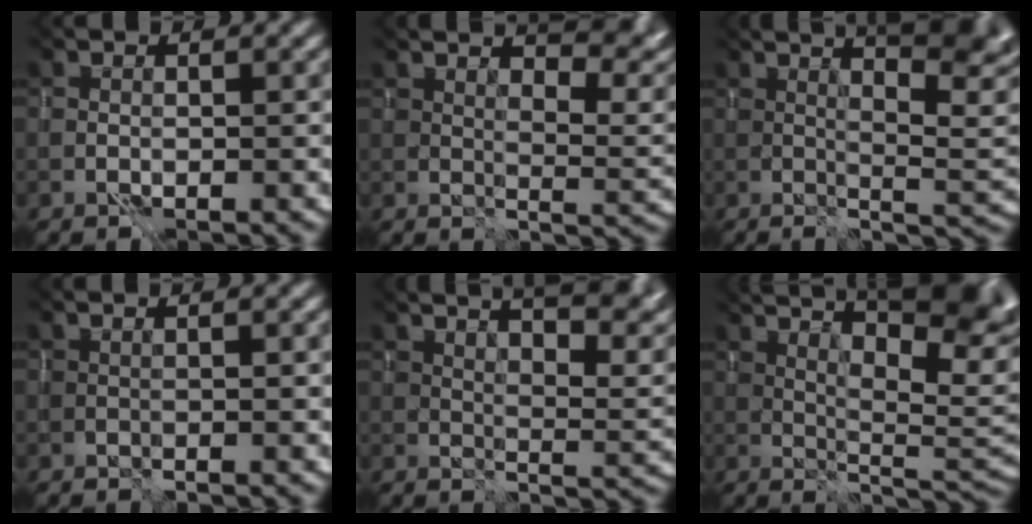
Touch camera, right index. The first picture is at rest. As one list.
[{"total": 3.9, "force": [3.0, 0.7, 2.4], "torque": [-0.025, -0.005, 0.061]}, {"total": 9.1, "force": [3.0, 1.9, 8.3], "torque": [-0.073, 0.034, 0.053]}, {"total": 0.5, "force": [0.5, 0.0, 0.2], "torque": [-0.004, -0.003, 0.006]}, {"total": 5.4, "force": [4.4, -0.4, 3.1], "torque": [-0.041, 0.005, 0.086]}, {"total": 10.4, "force": [5.9, 2.3, 8.3], "torque": [-0.095, 0.016, 0.083]}]